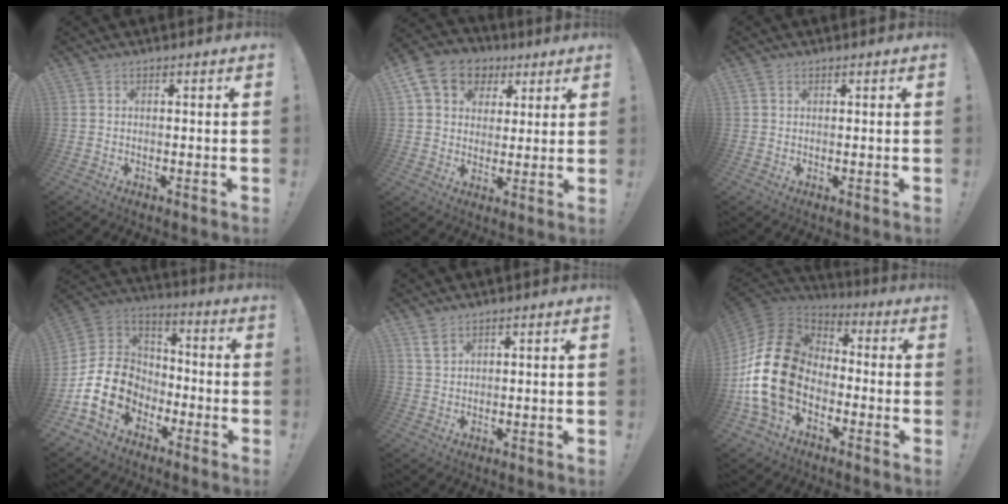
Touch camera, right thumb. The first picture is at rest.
{"total": 14.0, "force": [6.1, 10.9, 6.3], "torque": [-0.095, -0.020, 0.120]}
{"total": 1.0, "force": [0.7, 0.8, 0.2], "torque": [0.000, -0.001, 0.013]}
{"total": 16.8, "force": [-5.1, 13.1, 9.2], "torque": [-0.163, 0.024, -0.080]}
{"total": 3.7, "force": [2.5, 2.0, 1.7], "torque": [-0.030, -0.011, 0.048]}
{"total": 20.6, "force": [-3.9, 14.3, 14.2], "torque": [-0.280, 0.029, -0.063]}